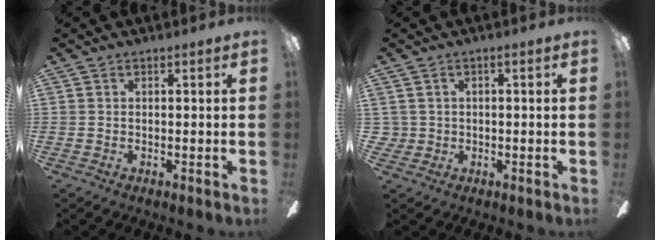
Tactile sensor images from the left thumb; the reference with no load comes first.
{"total": 1.9, "force": [-0.3, 1.9, 0.3], "torque": [-0.006, 0.000, -0.007]}